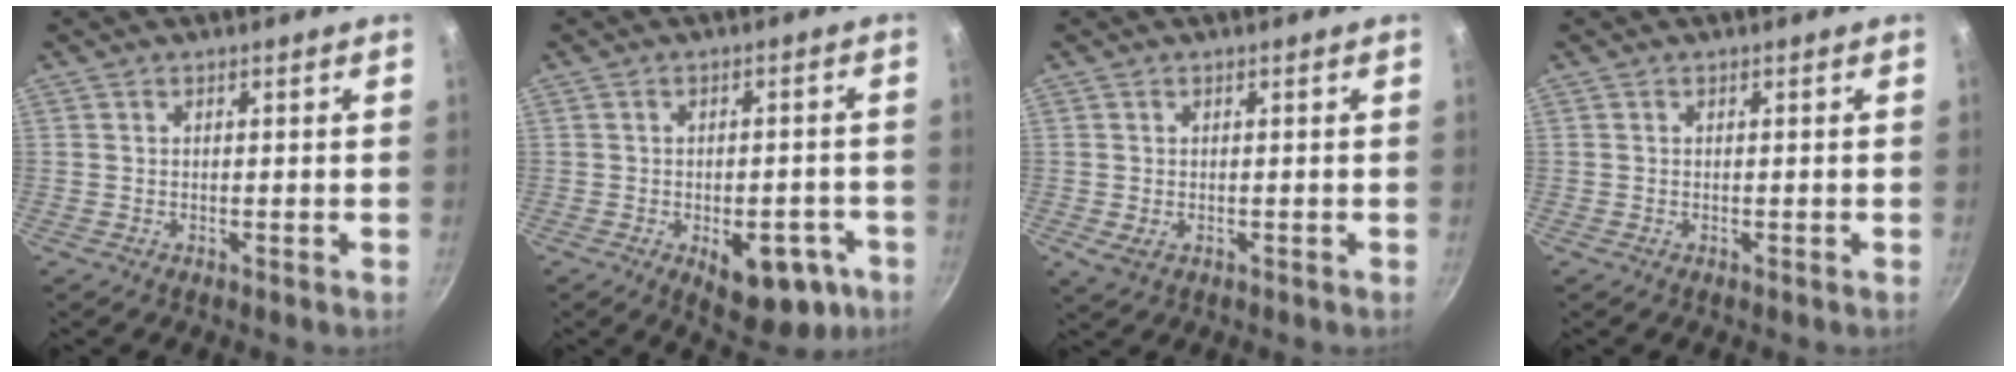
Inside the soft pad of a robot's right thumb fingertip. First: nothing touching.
{"total": 11.9, "force": [-4.5, 6.5, 8.9], "torque": [-0.069, 0.017, -0.044]}
{"total": 1.8, "force": [-0.2, 1.2, 1.3], "torque": [-0.024, -0.004, 0.002]}
{"total": 0.0}